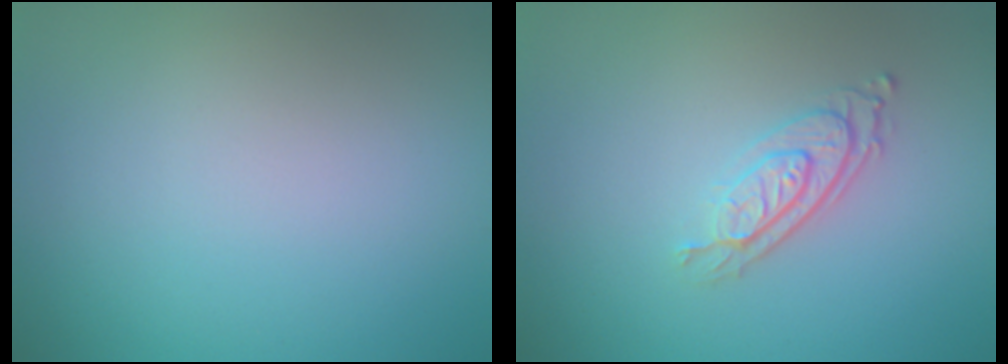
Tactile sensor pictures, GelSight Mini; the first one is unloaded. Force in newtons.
{"total": 2.8, "press": 2.0, "slide": 1.8}